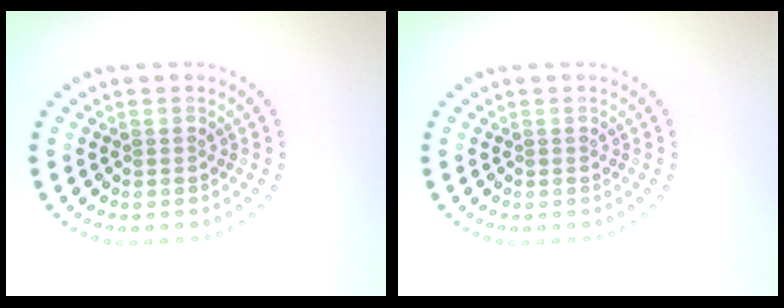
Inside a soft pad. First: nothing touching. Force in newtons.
{"total": 0.0}